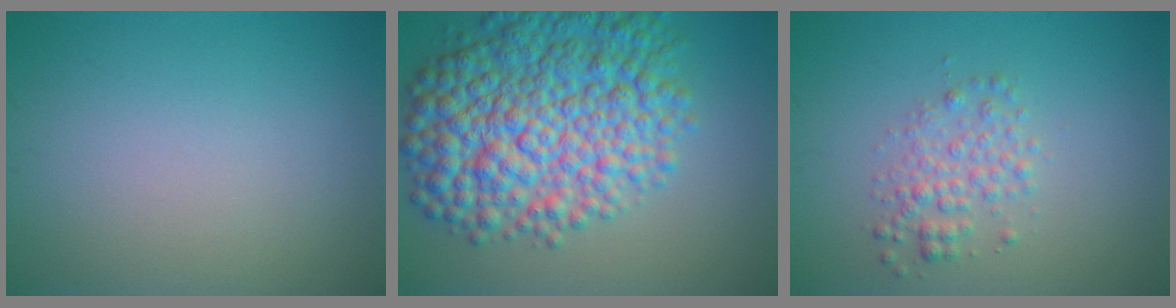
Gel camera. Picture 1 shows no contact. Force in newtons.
{"total": 11.5, "press": 11.4, "slide": 0.2}
{"total": 2.5, "press": 2.5, "slide": 0.1}